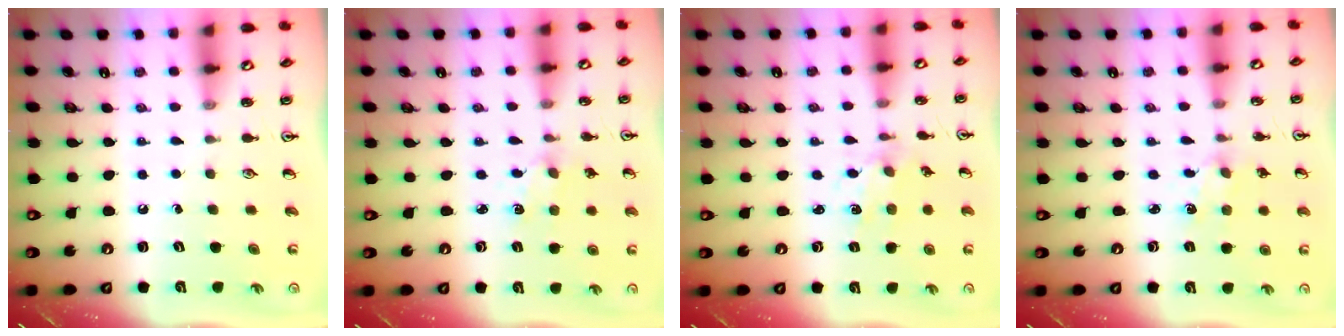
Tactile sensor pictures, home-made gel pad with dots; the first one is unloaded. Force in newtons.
{"total": 2.0, "press": 2.0, "slide": 0.3}
{"total": 2.4, "press": 2.4, "slide": 0.4}
{"total": 2.0, "press": 2.0, "slide": 0.3}